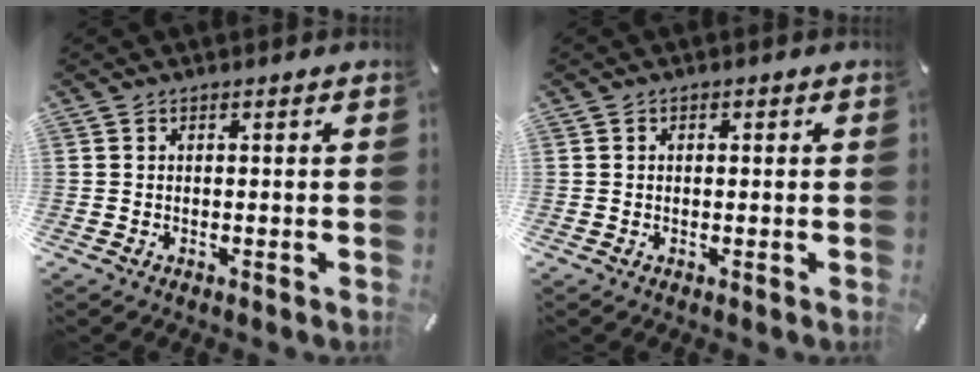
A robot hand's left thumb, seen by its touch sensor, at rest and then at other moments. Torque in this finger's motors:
{"motor_torque": [-0.10, -0.33, 0.01, 0.14, -0.03]}